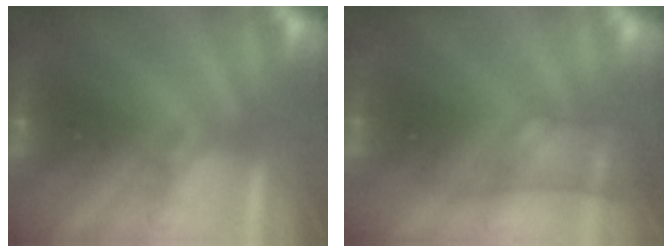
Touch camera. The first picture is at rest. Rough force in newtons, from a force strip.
{"total": 3.0}